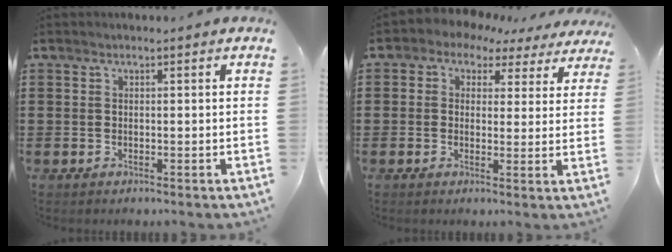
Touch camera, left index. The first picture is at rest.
{"total": 2.5, "force": [1.6, 1.9, 0.5], "torque": [-0.019, -0.013, 0.020]}